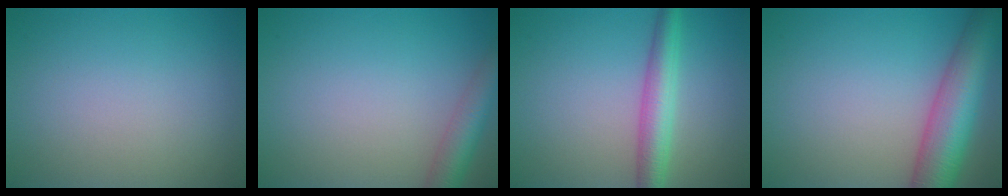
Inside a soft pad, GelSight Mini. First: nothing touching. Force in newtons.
{"total": 3.7, "press": 3.7, "slide": 0.2}
{"total": 4.1, "press": 4.1, "slide": 0.1}
{"total": 8.4, "press": 8.4, "slide": 0.4}